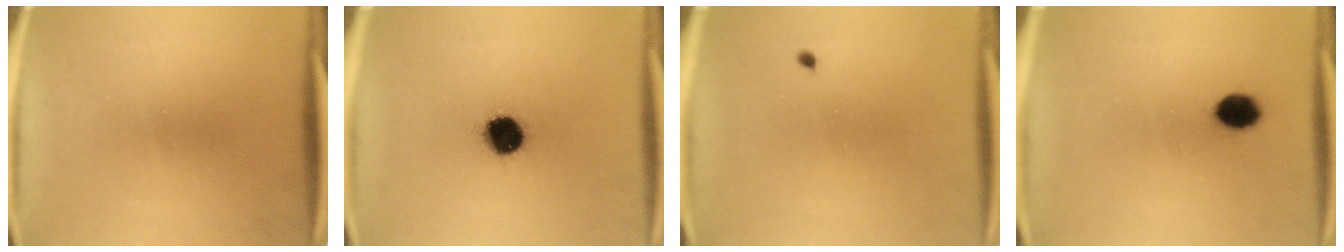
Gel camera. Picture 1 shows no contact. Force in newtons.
{"total": 10.6}
{"total": 0.5}
{"total": 5.4}